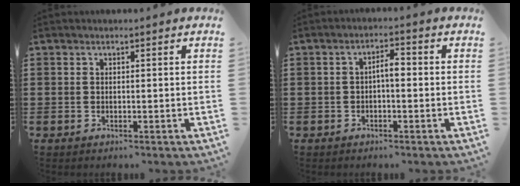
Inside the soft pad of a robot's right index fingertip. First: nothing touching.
{"total": 2.8, "force": [-0.4, 0.8, 2.6], "torque": [-0.049, 0.007, -0.011]}